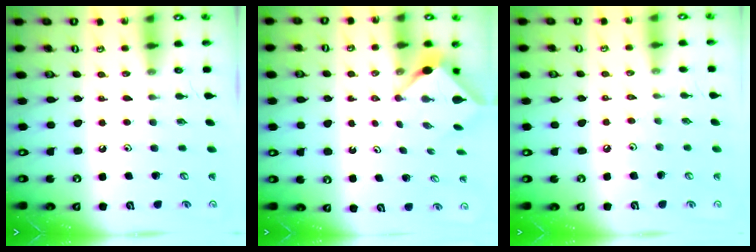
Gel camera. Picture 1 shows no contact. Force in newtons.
{"total": 3.0, "press": 3.0, "slide": 0.2}
{"total": 2.7, "press": 2.7, "slide": 0.2}